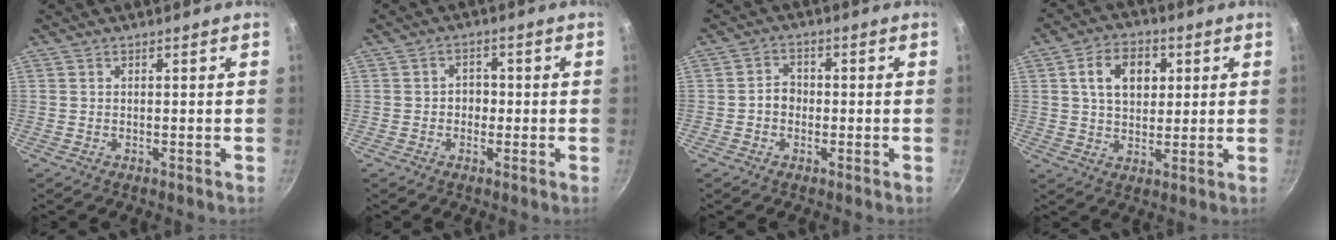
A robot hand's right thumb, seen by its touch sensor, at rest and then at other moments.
{"total": 3.0, "force": [-0.5, 2.6, 1.5], "torque": [0.000, 0.008, -0.009]}
{"total": 3.3, "force": [-0.6, 2.8, 1.6], "torque": [-0.006, 0.014, -0.014]}
{"total": 10.0, "force": [2.7, 7.0, 6.6], "torque": [-0.087, 0.003, 0.040]}